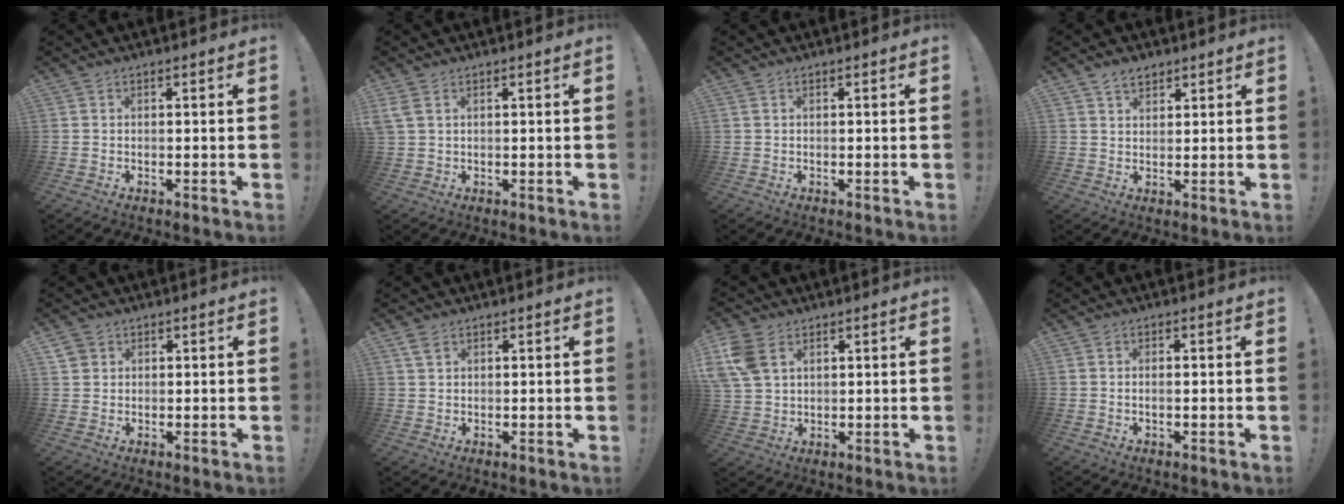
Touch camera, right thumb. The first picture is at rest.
{"total": 3.1, "force": [1.4, 1.6, 2.3], "torque": [-0.049, 0.001, 0.028]}
{"total": 0.0}
{"total": 4.1, "force": [2.8, 2.4, 1.6], "torque": [-0.017, -0.013, 0.050]}
{"total": 2.9, "force": [1.8, 2.3, 0.7], "torque": [-0.010, -0.005, 0.033]}
{"total": 3.0, "force": [1.9, 1.9, 1.3], "torque": [-0.013, -0.009, 0.035]}
{"total": 9.4, "force": [3.8, 6.6, 5.4], "torque": [-0.108, 0.000, 0.078]}
{"total": 1.1, "force": [-0.2, 0.0, 1.1], "torque": [-0.012, -0.003, -0.006]}